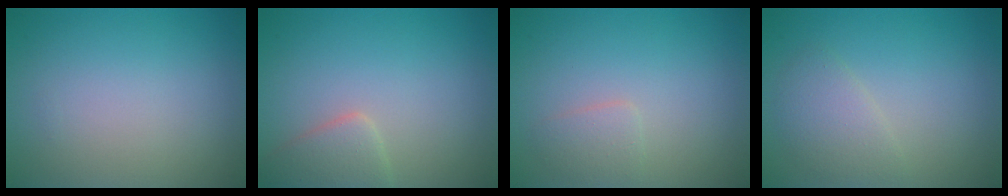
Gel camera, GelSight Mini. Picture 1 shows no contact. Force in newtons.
{"total": 2.4, "press": 2.4, "slide": 0.1}
{"total": 1.4, "press": 1.4, "slide": 0.0}
{"total": 2.3, "press": 2.3, "slide": 0.1}